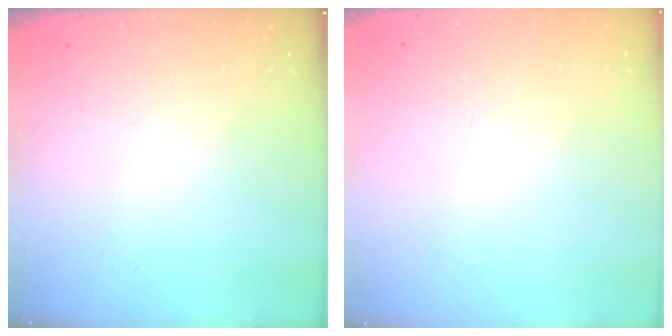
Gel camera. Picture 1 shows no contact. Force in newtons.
{"total": 2.2, "press": 2.2, "slide": 0.1}